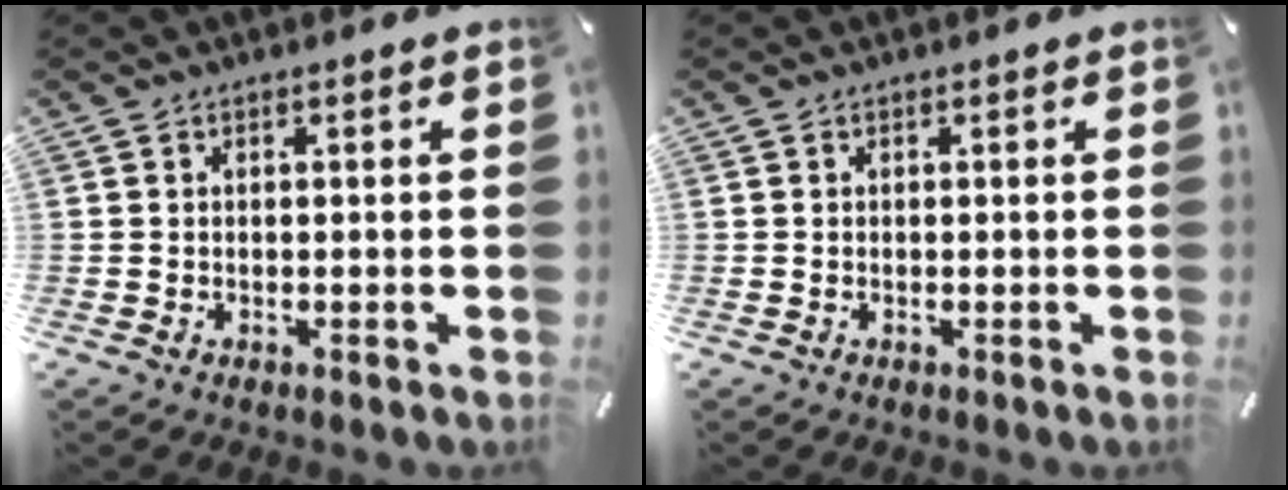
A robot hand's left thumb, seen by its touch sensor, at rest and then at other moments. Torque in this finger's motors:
{"motor_torque": [0.00, 0.00, 0.00, 0.00, 0.00]}